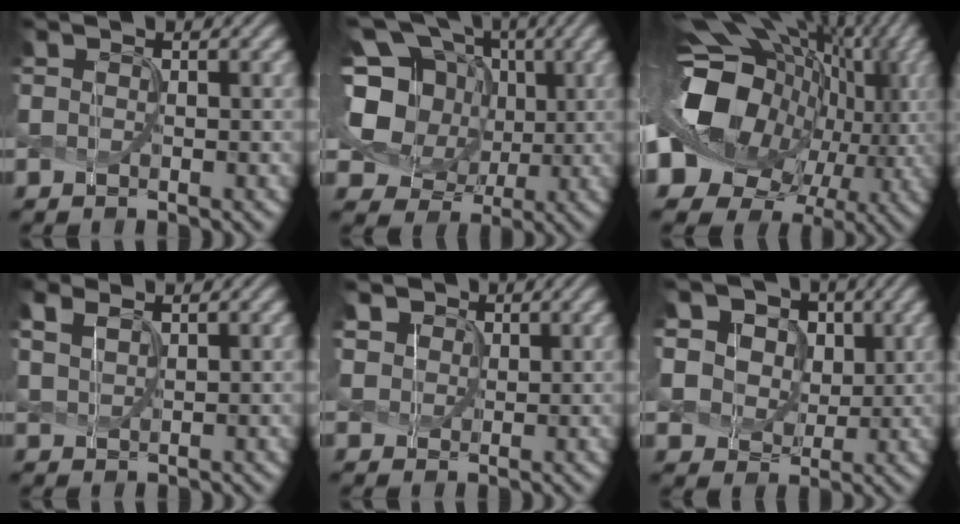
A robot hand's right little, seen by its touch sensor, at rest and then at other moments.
{"total": 10.8, "force": [0.7, 9.1, 5.6], "torque": [-0.131, 0.014, -0.007]}
{"total": 17.7, "force": [-0.2, 13.8, 11.1], "torque": [-0.209, -0.008, 0.002]}
{"total": 1.9, "force": [1.5, 0.7, 0.9], "torque": [-0.022, 0.006, 0.038]}
{"total": 3.8, "force": [2.4, 2.7, 1.2], "torque": [-0.051, 0.006, 0.049]}
{"total": 11.3, "force": [5.2, 8.7, 5.1], "torque": [-0.122, 0.023, 0.089]}